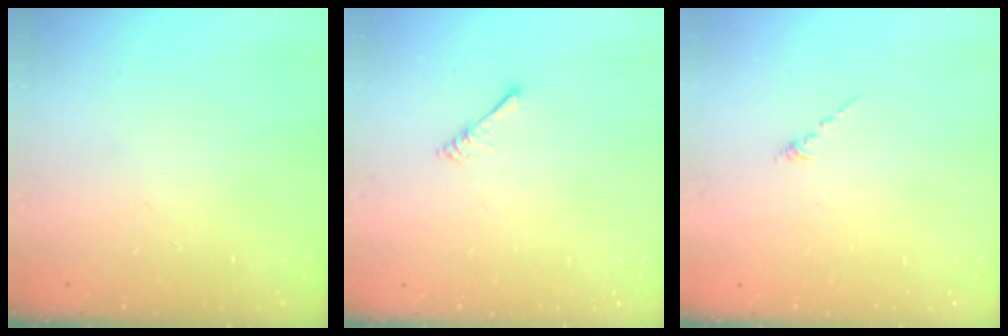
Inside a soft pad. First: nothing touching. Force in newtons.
{"total": 1.6, "press": 1.6, "slide": 0.4}
{"total": 0.0}